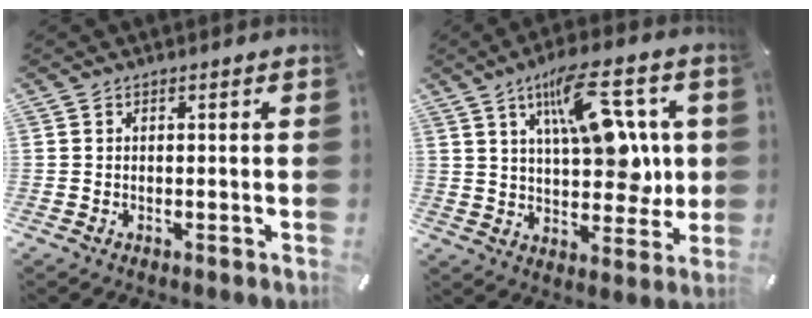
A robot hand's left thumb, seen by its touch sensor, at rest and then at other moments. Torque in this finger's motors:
{"motor_torque": [1.81, 2.23, 1.58, -1.19, 0.18]}